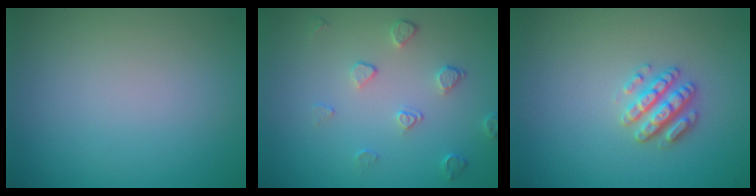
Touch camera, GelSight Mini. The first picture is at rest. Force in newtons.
{"total": 2.0, "press": 1.3, "slide": 1.5}
{"total": 2.8, "press": 2.7, "slide": 0.6}